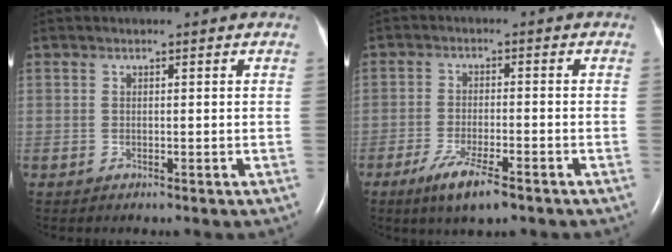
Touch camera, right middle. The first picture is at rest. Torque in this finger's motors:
{"motor_torque": [0.79, -0.71, 0.12, 0.06]}